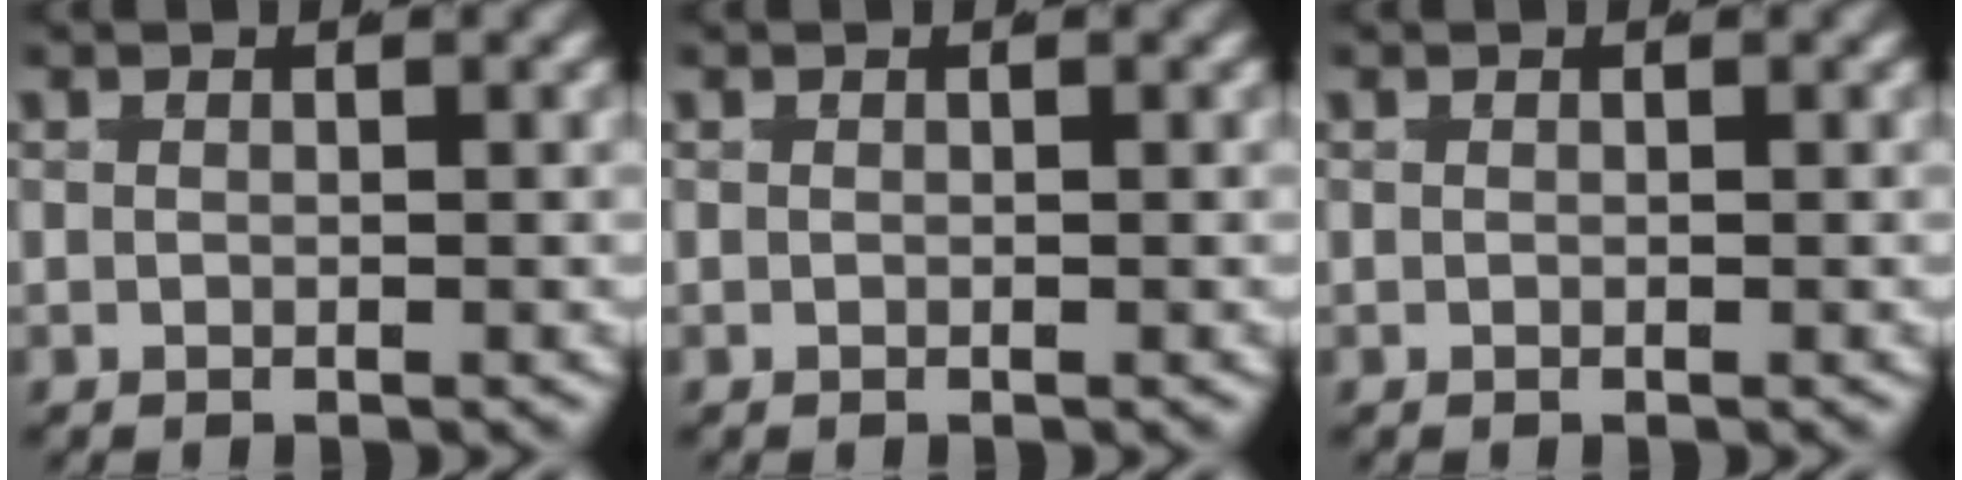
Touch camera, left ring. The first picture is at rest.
{"total": 0.0}
{"total": 0.0}